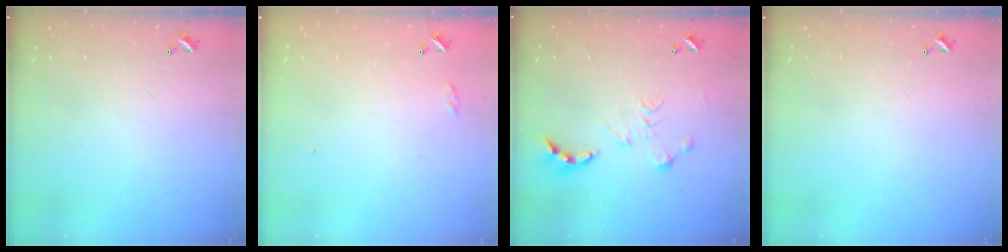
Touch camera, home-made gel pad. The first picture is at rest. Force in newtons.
{"total": 6.3, "press": 6.3, "slide": 0.8}
{"total": 0.0}
{"total": 0.0}